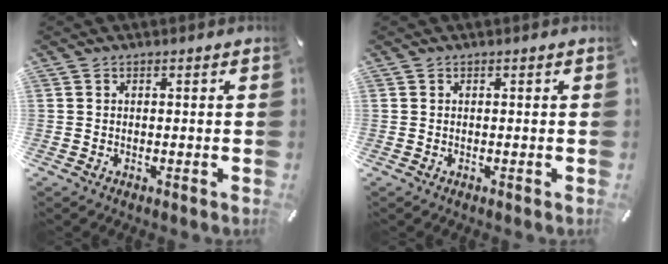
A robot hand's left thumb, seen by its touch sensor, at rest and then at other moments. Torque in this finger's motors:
{"motor_torque": [-0.05, -0.02, 0.02, -0.02, 0.00]}